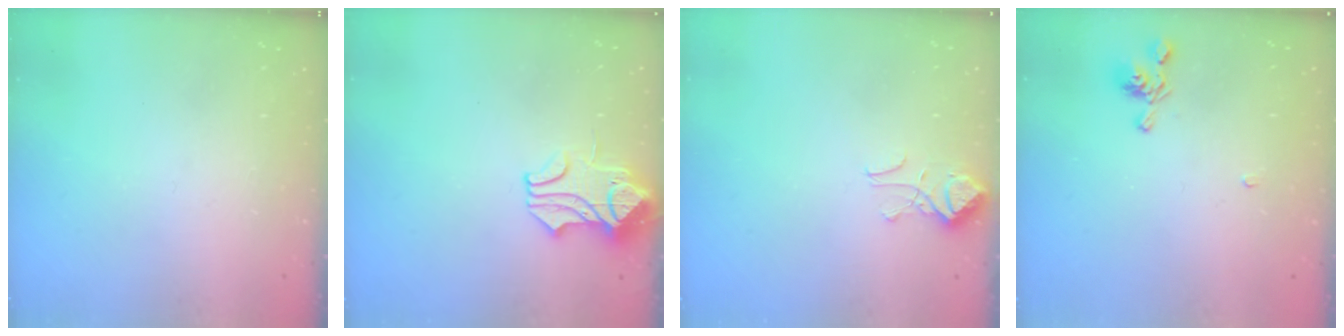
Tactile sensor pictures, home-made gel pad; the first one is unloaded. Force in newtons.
{"total": 0.9, "press": 0.7, "slide": 0.5}
{"total": 2.9, "press": 2.8, "slide": 0.8}
{"total": 6.1, "press": 6.1, "slide": 0.2}